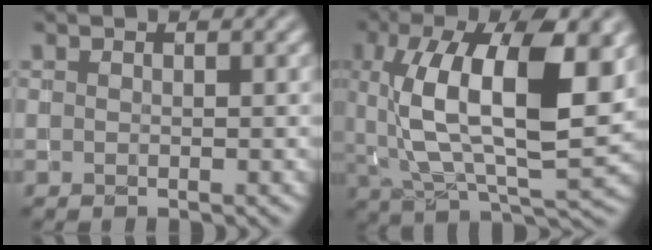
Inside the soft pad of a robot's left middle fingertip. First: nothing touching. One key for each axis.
{"total": 12.1, "fx": 2.9, "fy": 4.7, "fz": 10.7, "tx": -0.185, "ty": -0.002, "tz": 0.051}